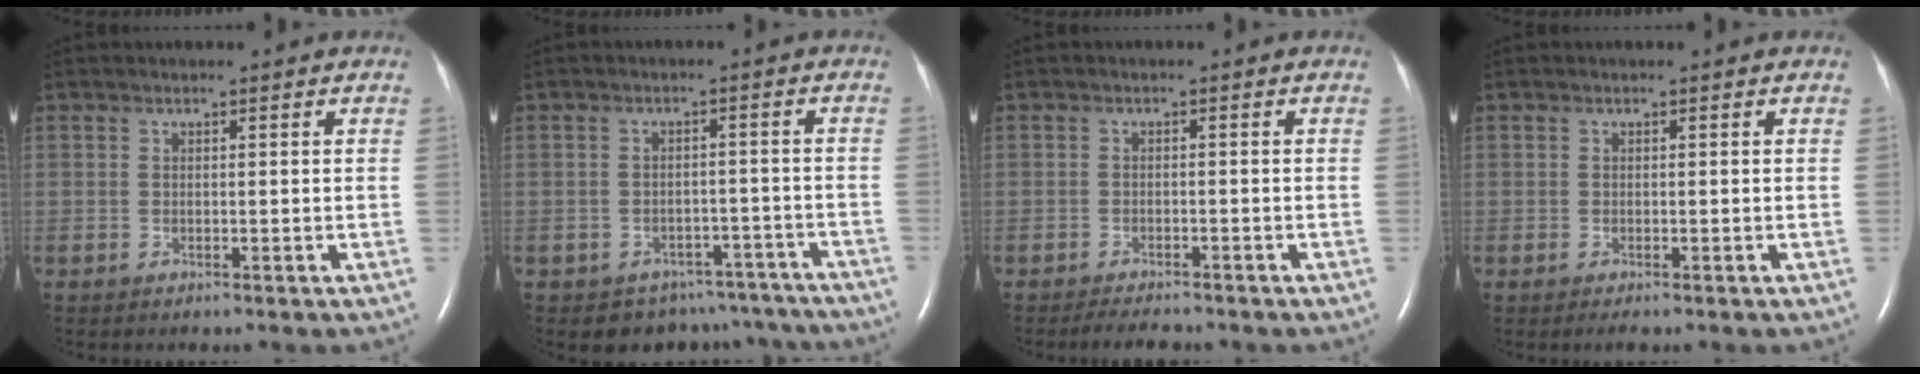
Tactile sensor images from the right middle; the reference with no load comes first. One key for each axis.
{"total": 10.4, "fx": -8.9, "fy": 5.4, "fz": 0.6, "tx": -0.001, "ty": 0.031, "tz": -0.089}
{"total": 3.4, "fx": -3.1, "fy": 0.6, "fz": 1.2, "tx": -0.025, "ty": -0.009, "tz": -0.045}
{"total": 0.9, "fx": -0.7, "fy": 0.1, "fz": 0.5, "tx": -0.011, "ty": -0.003, "tz": -0.010}